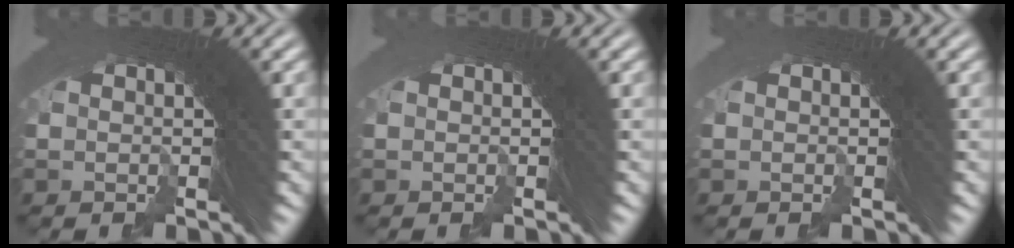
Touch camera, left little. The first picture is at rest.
{"total": 0.0}
{"total": 0.0}